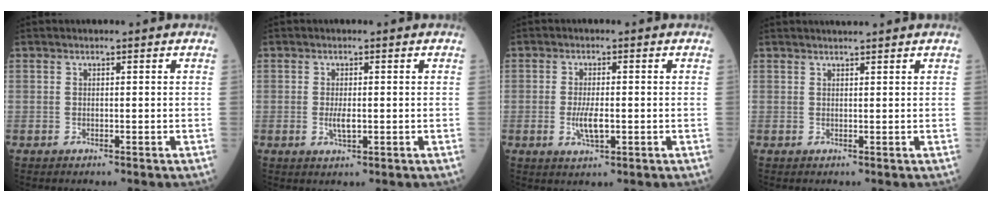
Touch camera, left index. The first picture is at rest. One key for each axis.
{"total": 2.3, "fx": -0.4, "fy": 0.7, "fz": 2.2, "tx": -0.046, "ty": -0.003, "tz": -0.003}
{"total": 3.9, "fx": -0.9, "fy": 1.1, "fz": 3.6, "tx": -0.078, "ty": -0.005, "tz": -0.013}
{"total": 3.1, "fx": 2.9, "fy": -0.2, "fz": 1.1, "tx": -0.013, "ty": 0.019, "tz": 0.041}